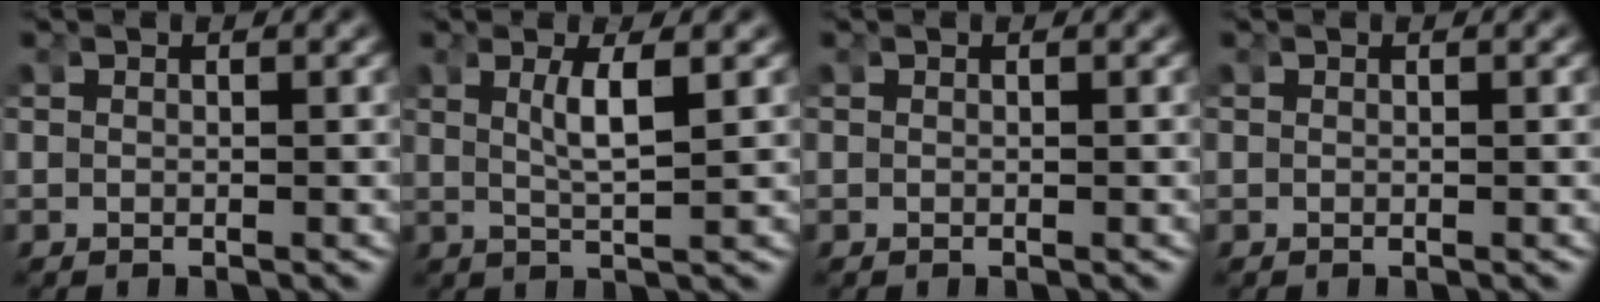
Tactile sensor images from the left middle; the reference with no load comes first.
{"total": 2.8, "force": [0.8, -0.4, 2.6], "torque": [-0.048, -0.009, 0.025]}
{"total": 0.0}
{"total": 0.0}